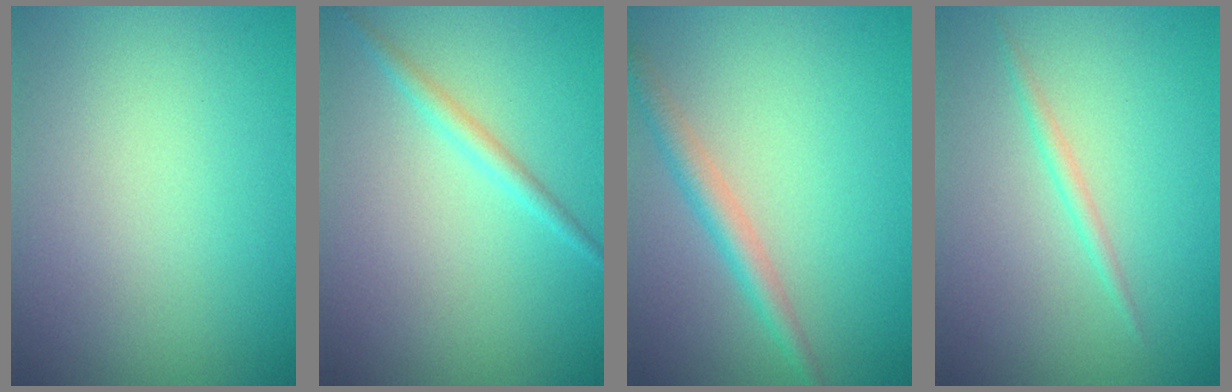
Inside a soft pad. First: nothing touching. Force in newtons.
{"total": 1.4, "press": 1.4, "slide": 0.1}
{"total": 2.4, "press": 2.4, "slide": 0.1}
{"total": 1.0, "press": 1.0, "slide": 0.0}